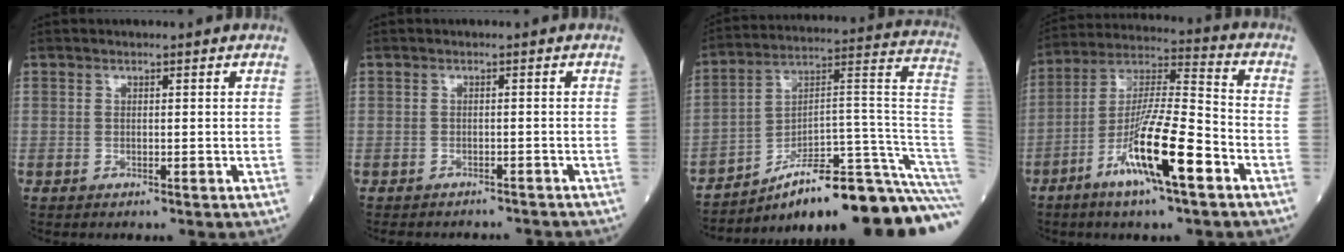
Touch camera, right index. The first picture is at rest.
{"total": 7.4, "force": [-7.0, 2.1, 1.4], "torque": [-0.010, 0.003, -0.080]}
{"total": 24.3, "force": [-19.0, 1.6, 15.1], "torque": [-0.108, 0.047, -0.278]}
{"total": 14.9, "force": [-6.9, 1.2, 13.1], "torque": [-0.251, -0.010, -0.126]}